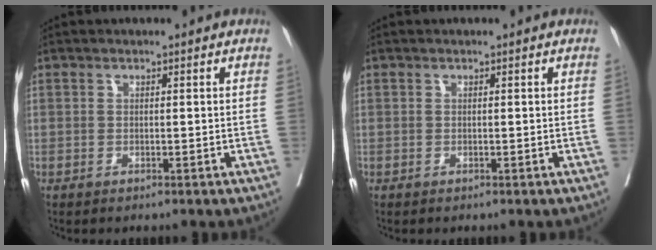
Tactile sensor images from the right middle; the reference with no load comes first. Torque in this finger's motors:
{"motor_torque": [0.00, 0.00, 0.00, 0.00]}